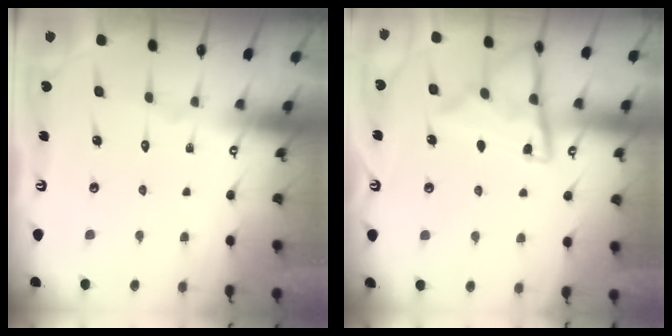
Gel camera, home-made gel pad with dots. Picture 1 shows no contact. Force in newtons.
{"total": 13.1, "press": 13.0, "slide": 1.4}